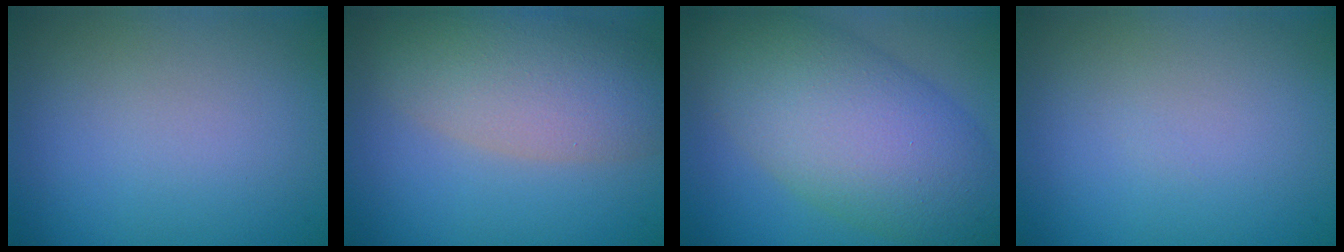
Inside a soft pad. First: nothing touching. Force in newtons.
{"total": 7.0, "press": 7.0, "slide": 0.6}
{"total": 11.1, "press": 11.1, "slide": 0.2}
{"total": 0.0}